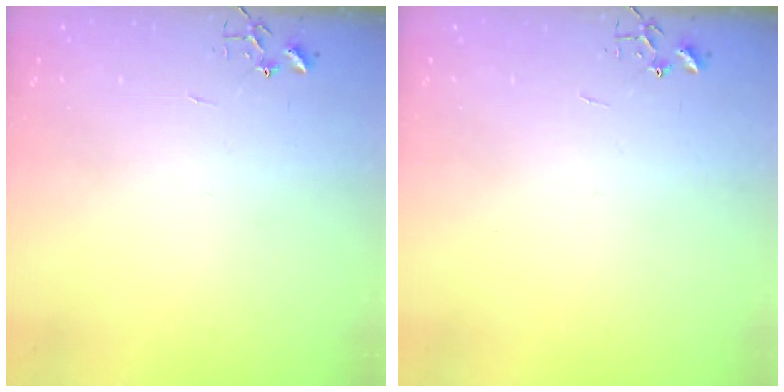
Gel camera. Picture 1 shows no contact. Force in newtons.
{"total": 0.0}